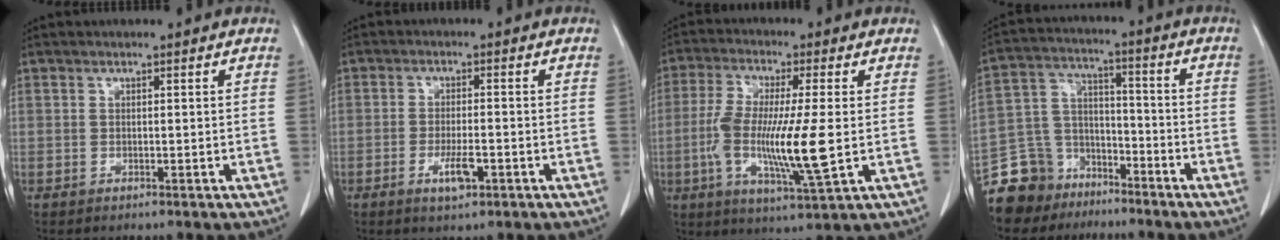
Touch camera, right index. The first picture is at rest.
{"total": 4.2, "force": [-1.8, 1.2, 3.6], "torque": [-0.065, -0.001, -0.027]}
{"total": 13.5, "force": [-1.7, 1.4, 13.3], "torque": [-0.259, -0.018, -0.033]}
{"total": 11.6, "force": [-8.7, 7.7, 0.9], "torque": [-0.035, 0.050, -0.154]}